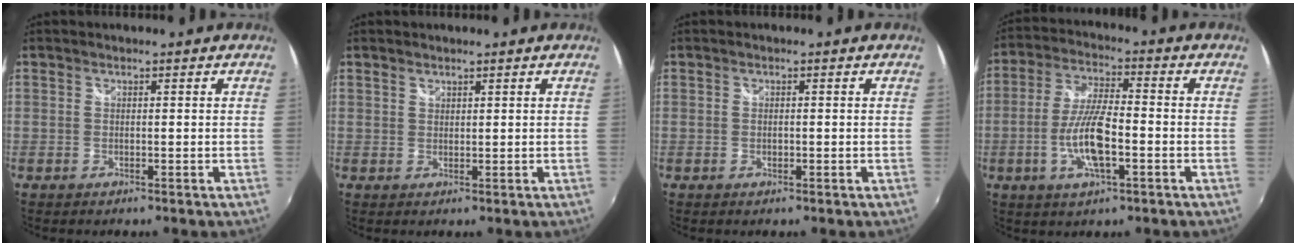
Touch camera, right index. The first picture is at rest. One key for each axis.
{"total": 1.1, "fx": 0.8, "fy": 0.7, "fz": 0.2, "tx": 0.000, "ty": 0.002, "tz": 0.013}
{"total": 0.8, "fx": -0.1, "fy": 0.5, "fz": 0.6, "tx": -0.012, "ty": -0.001, "tz": -0.003}
{"total": 10.6, "fx": -3.1, "fy": 2.8, "fz": 9.7, "tx": -0.198, "ty": -0.002, "tz": -0.061}